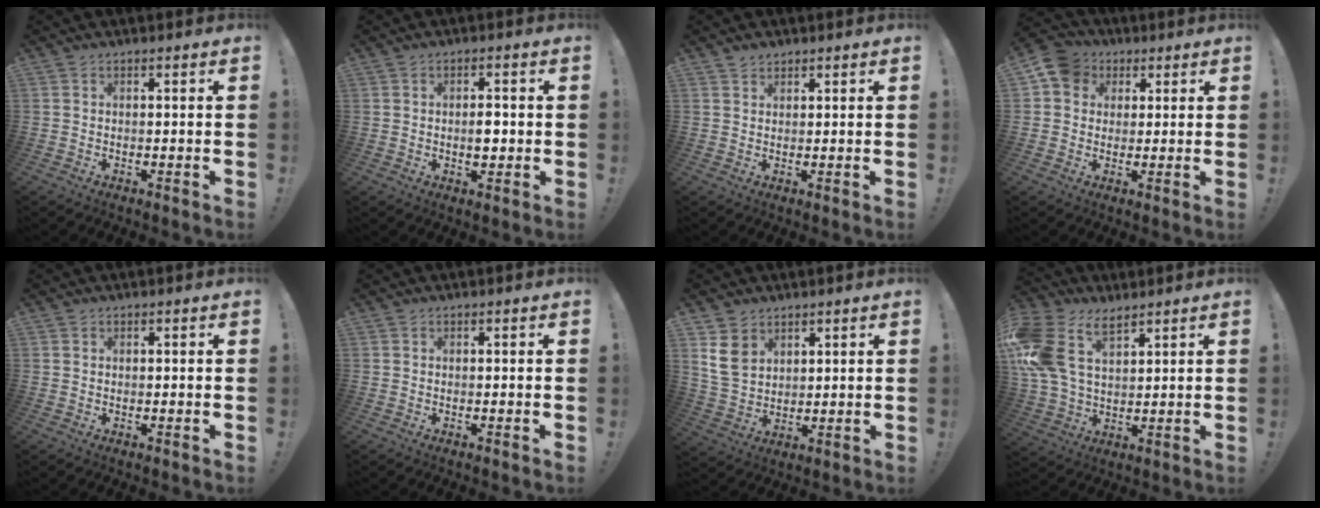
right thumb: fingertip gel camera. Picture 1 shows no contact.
{"total": 3.8, "force": [-0.3, 2.8, 2.5], "torque": [-0.025, 0.000, -0.009]}
{"total": 1.9, "force": [1.5, 1.0, 0.3], "torque": [0.002, -0.010, 0.027]}
{"total": 7.9, "force": [2.5, 7.0, 2.6], "torque": [-0.040, 0.003, 0.051]}
{"total": 0.6, "force": [0.5, 0.3, -0.2], "torque": [0.010, -0.001, 0.008]}
{"total": 0.0}
{"total": 8.4, "force": [4.8, 6.2, 3.1], "torque": [-0.046, -0.023, 0.098]}
{"total": 15.6, "force": [7.9, 9.6, 9.5], "torque": [-0.215, -0.031, 0.153]}